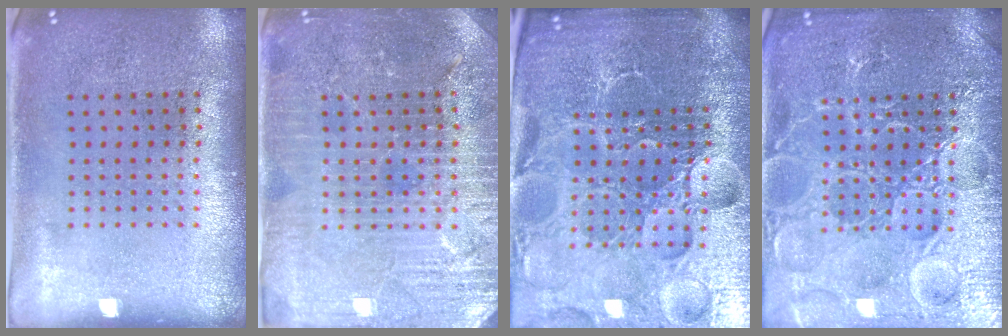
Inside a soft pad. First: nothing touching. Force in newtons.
{"total": 4.0, "press": 3.8, "slide": 1.2}
{"total": 6.2, "press": 5.6, "slide": 2.7}
{"total": 7.4, "press": 7.4, "slide": 0.9}